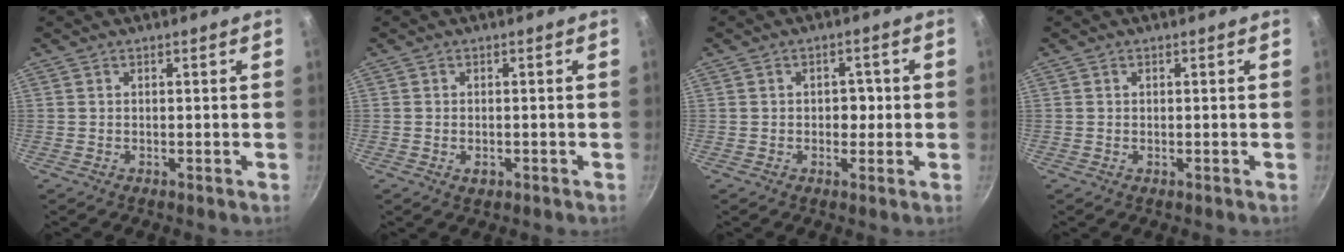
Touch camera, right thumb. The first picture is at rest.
{"total": 1.7, "force": [-0.6, 1.2, 1.1], "torque": [-0.018, 0.001, -0.009]}
{"total": 3.5, "force": [-0.1, 2.6, 2.3], "torque": [-0.006, 0.009, -0.003]}
{"total": 0.0}